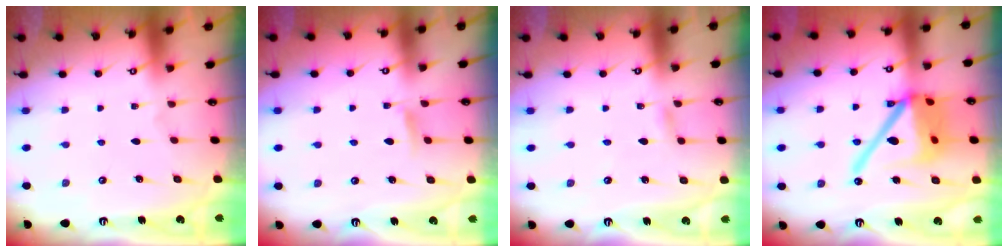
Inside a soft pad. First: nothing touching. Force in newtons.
{"total": 5.3, "press": 5.2, "slide": 0.7}
{"total": 2.7, "press": 2.7, "slide": 0.2}
{"total": 19.3, "press": 19.1, "slide": 2.8}